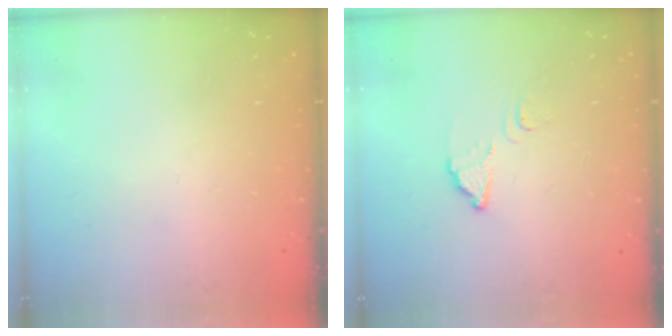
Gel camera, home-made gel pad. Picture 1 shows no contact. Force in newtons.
{"total": 2.7, "press": 2.7, "slide": 0.3}